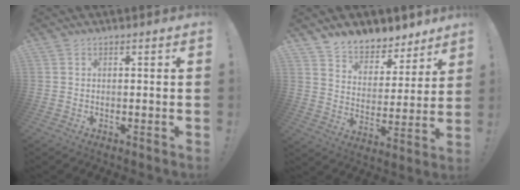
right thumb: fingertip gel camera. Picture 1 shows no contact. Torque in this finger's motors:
{"motor_torque": [-0.57, 1.13, -0.18, 0.58, 0.00]}